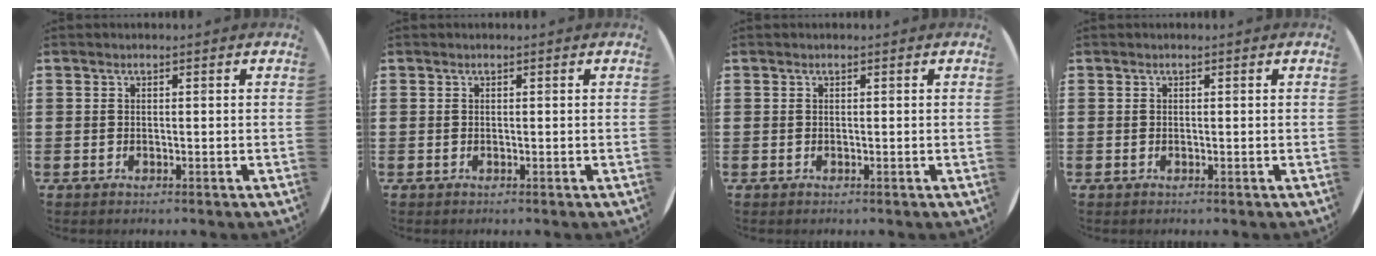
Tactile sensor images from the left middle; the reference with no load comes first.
{"total": 0.0}
{"total": 0.0}
{"total": 0.0}